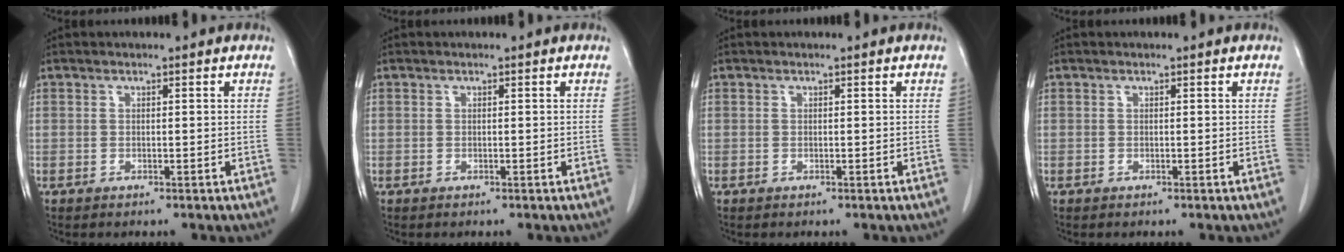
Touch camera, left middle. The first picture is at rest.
{"total": 0.0}
{"total": 0.0}
{"total": 0.0}